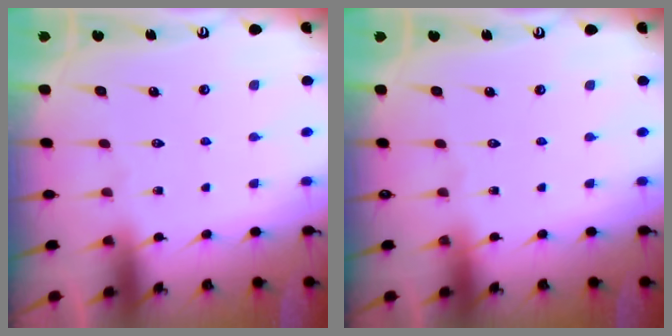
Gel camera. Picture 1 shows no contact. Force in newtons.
{"total": 0.0}